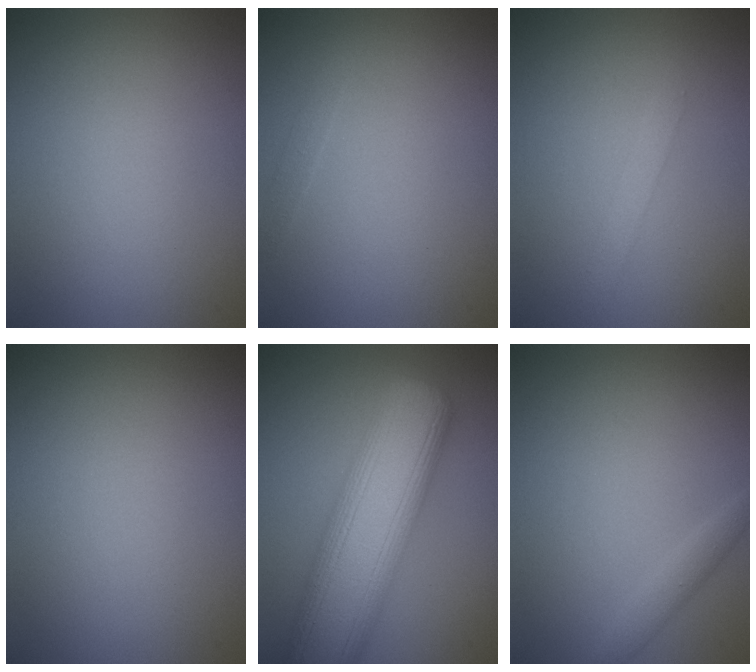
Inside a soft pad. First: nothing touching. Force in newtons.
{"total": 0.9, "press": 0.9, "slide": 0.0}
{"total": 1.2, "press": 1.2, "slide": 0.1}
{"total": 0.0}
{"total": 12.5, "press": 12.4, "slide": 0.7}
{"total": 1.3, "press": 1.3, "slide": 0.1}